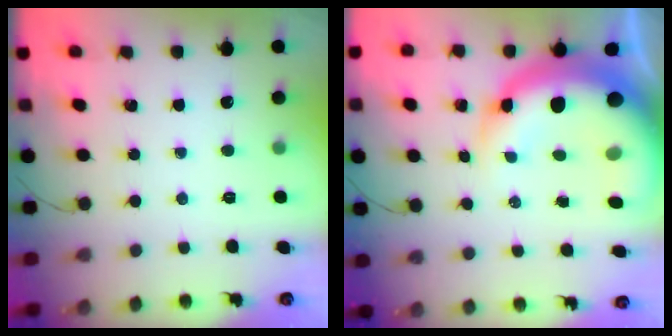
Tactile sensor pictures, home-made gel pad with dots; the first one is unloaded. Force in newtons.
{"total": 21.3, "press": 20.7, "slide": 5.4}